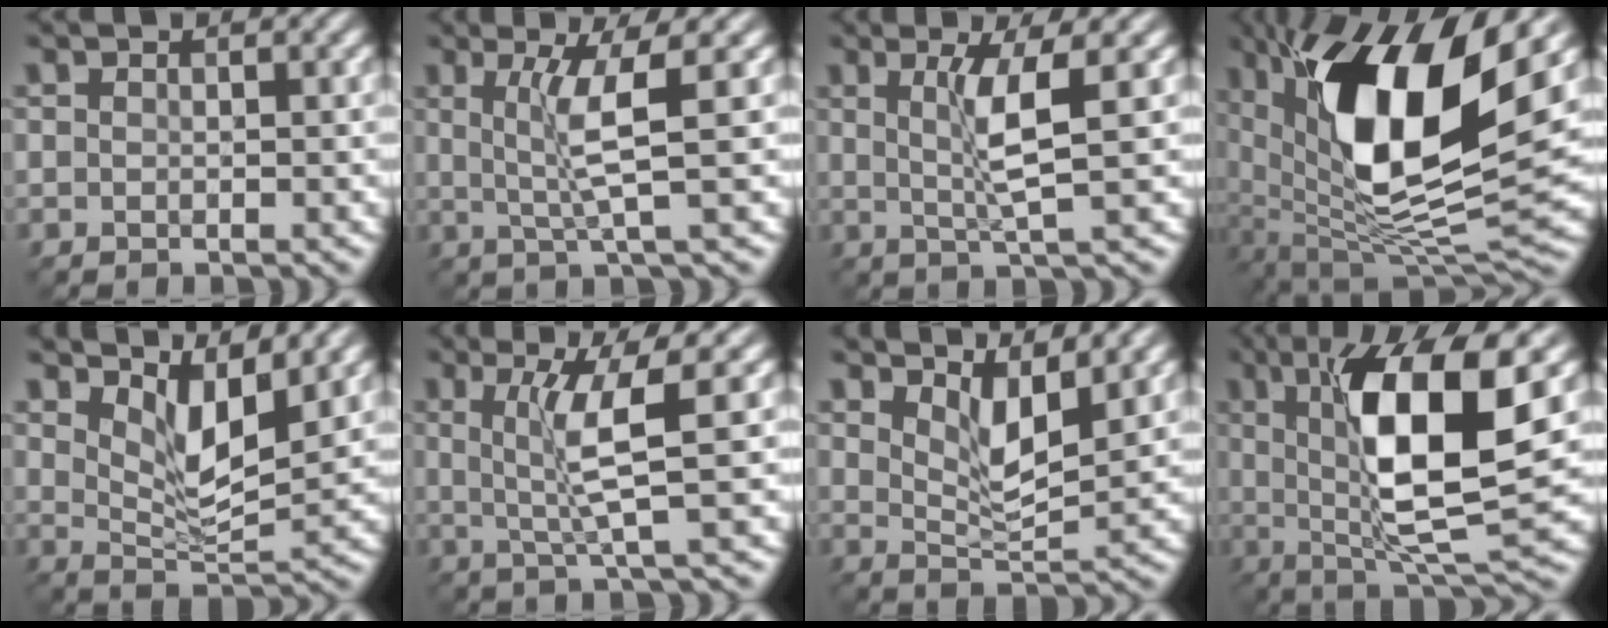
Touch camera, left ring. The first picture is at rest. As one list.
[{"total": 3.7, "force": [1.0, 0.2, 3.6], "torque": [-0.073, 0.002, 0.022]}, {"total": 3.5, "force": [1.0, 0.2, 3.4], "torque": [-0.067, 0.000, 0.021]}, {"total": 13.4, "force": [4.5, 4.6, 11.8], "torque": [-0.221, -0.009, 0.085]}, {"total": 4.3, "force": [2.7, 1.3, 3.1], "torque": [-0.064, -0.013, 0.050]}, {"total": 4.3, "force": [1.1, 0.3, 4.2], "torque": [-0.081, 0.003, 0.026]}, {"total": 3.5, "force": [2.3, 0.9, 2.5], "torque": [-0.053, -0.011, 0.043]}, {"total": 11.0, "force": [2.2, 2.5, 10.4], "torque": [-0.170, -0.001, 0.046]}]